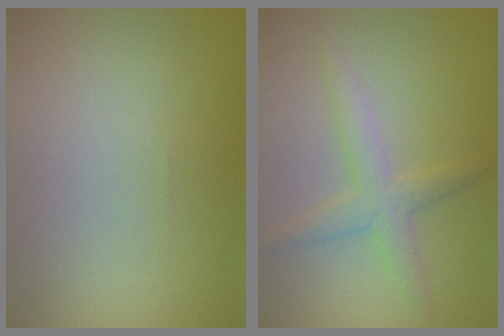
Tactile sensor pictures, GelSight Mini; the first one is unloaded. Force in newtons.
{"total": 3.0, "press": 3.0, "slide": 0.2}